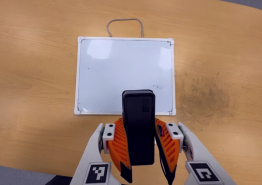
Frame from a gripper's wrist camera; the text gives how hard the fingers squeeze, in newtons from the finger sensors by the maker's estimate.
{"total": 7.8, "left": 7.2, "right": 8.4}